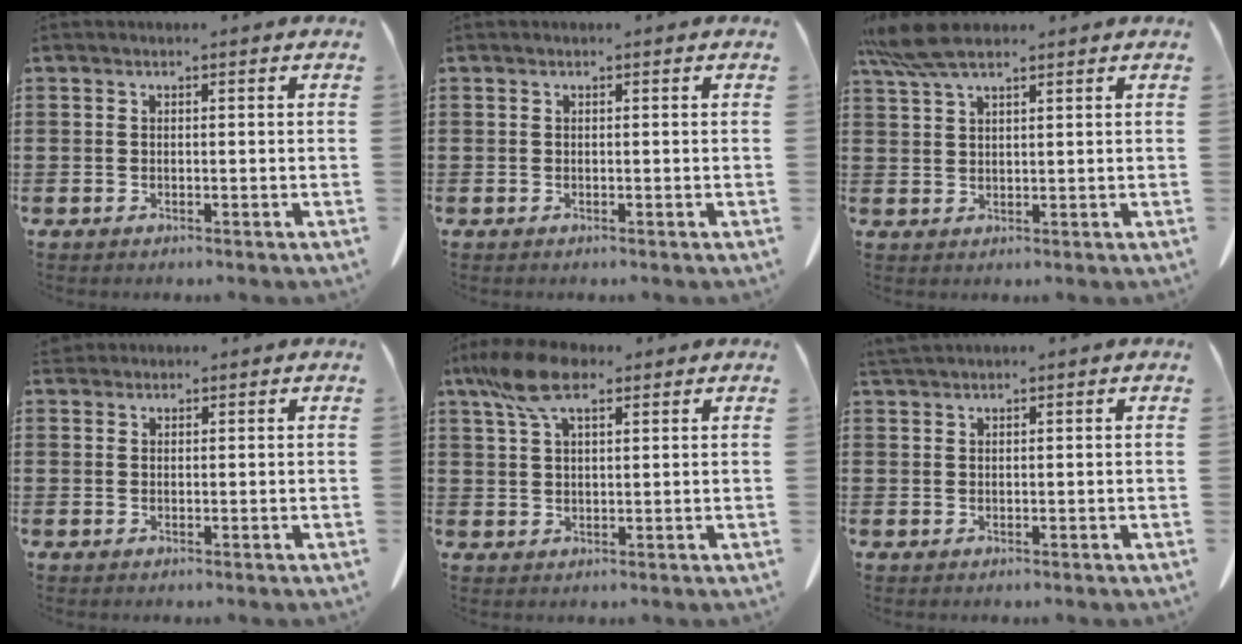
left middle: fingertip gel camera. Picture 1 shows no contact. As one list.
[{"total": 0.0}, {"total": 6.1, "force": [4.6, 1.4, 3.9], "torque": [-0.093, -0.005, 0.082]}, {"total": 1.3, "force": [1.2, 0.5, 0.2], "torque": [-0.008, 0.002, 0.024]}, {"total": 7.8, "force": [4.5, 2.8, 5.7], "torque": [-0.134, -0.002, 0.080]}, {"total": 1.3, "force": [1.2, 0.0, 0.4], "torque": [-0.011, -0.002, 0.025]}]